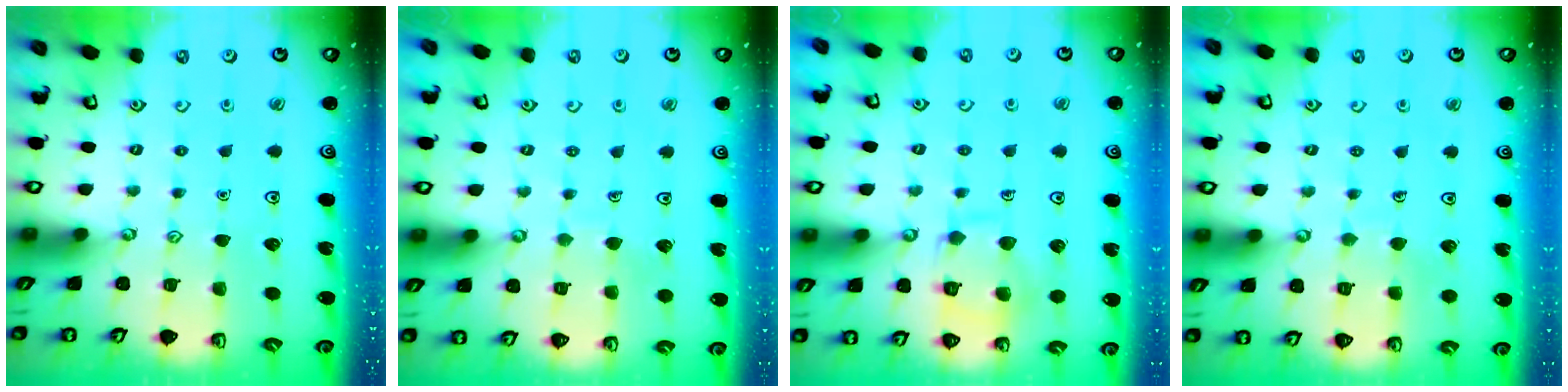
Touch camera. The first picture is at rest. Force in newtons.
{"total": 3.5, "press": 3.5, "slide": 0.2}
{"total": 10.1, "press": 10.1, "slide": 0.1}
{"total": 3.9, "press": 3.9, "slide": 0.3}